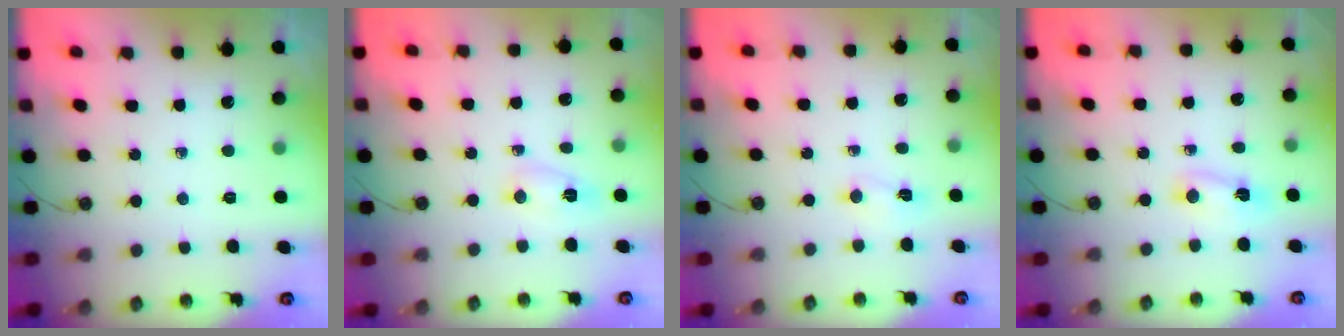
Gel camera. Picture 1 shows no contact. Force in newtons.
{"total": 3.0, "press": 2.9, "slide": 0.6}
{"total": 2.7, "press": 2.7, "slide": 0.5}
{"total": 2.4, "press": 2.3, "slide": 0.6}